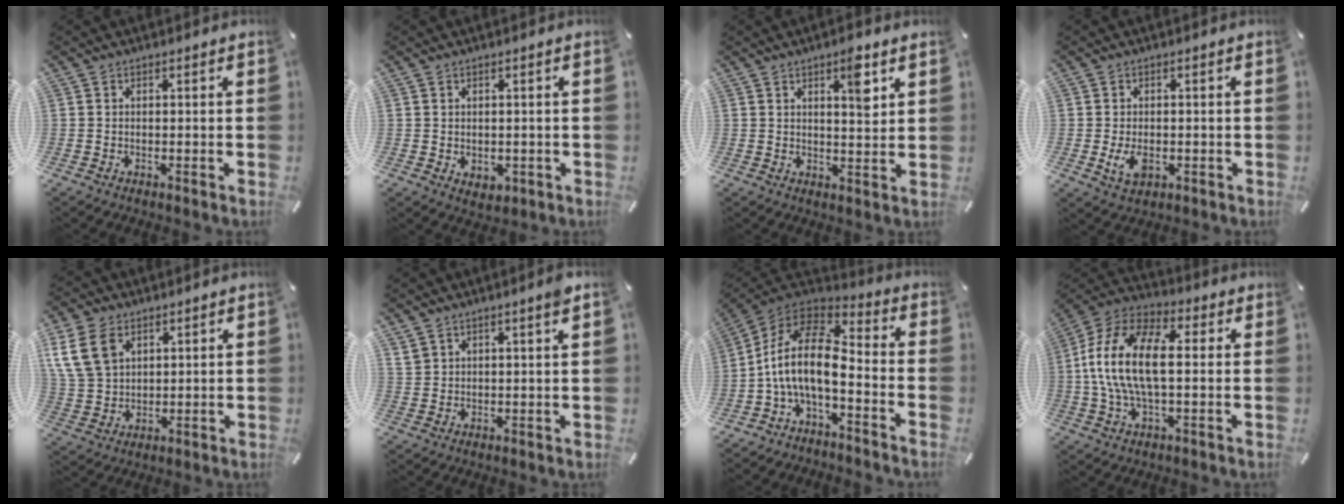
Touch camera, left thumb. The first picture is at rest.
{"total": 1.8, "force": [0.2, 1.7, 0.6], "torque": [-0.005, 0.000, 0.001]}
{"total": 6.6, "force": [3.2, 2.2, 5.3], "torque": [-0.071, -0.015, 0.046]}
{"total": 4.5, "force": [-1.0, 2.9, 3.3], "torque": [-0.083, -0.005, -0.021]}
{"total": 10.0, "force": [4.6, 7.5, 4.9], "torque": [-0.139, 0.000, 0.089]}
{"total": 3.3, "force": [3.0, 0.5, 1.2], "torque": [-0.032, -0.013, 0.057]}
{"total": 14.3, "force": [-2.7, 7.1, 12.1], "torque": [-0.260, -0.002, -0.051]}
{"total": 16.1, "force": [0.3, 8.2, 13.8], "torque": [-0.298, 0.001, 0.001]}